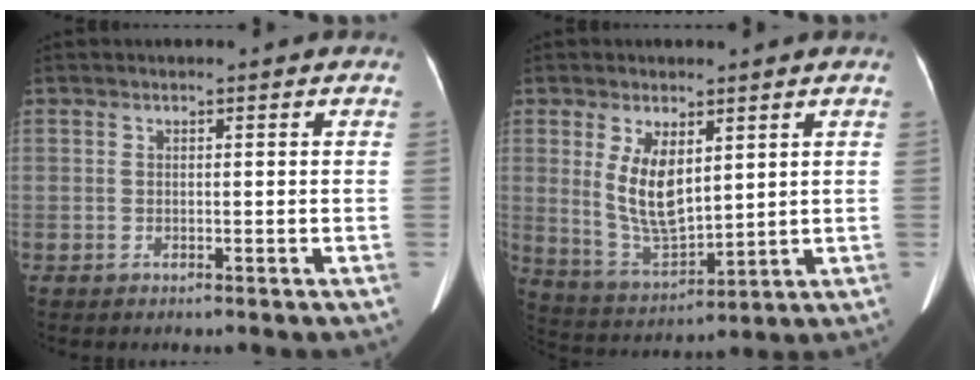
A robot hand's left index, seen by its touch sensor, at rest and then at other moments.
{"total": 8.7, "force": [2.6, 3.4, 7.5], "torque": [-0.151, -0.009, 0.061]}